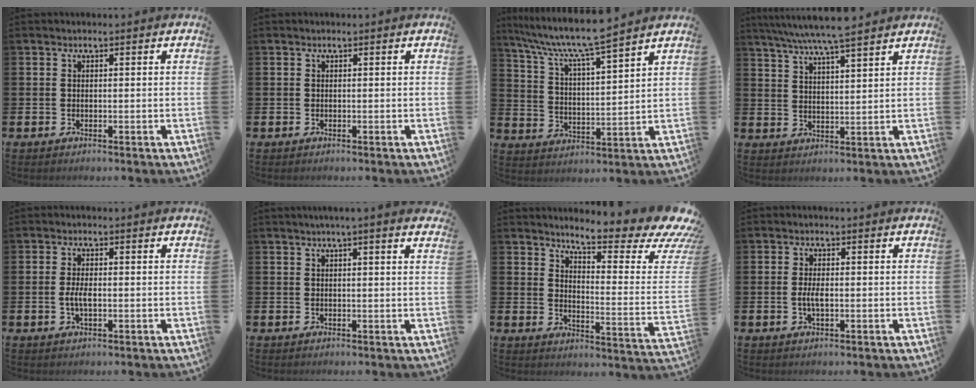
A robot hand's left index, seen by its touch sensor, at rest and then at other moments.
{"total": 0.0}
{"total": 8.6, "force": [8.0, 0.3, 3.3], "torque": [-0.091, -0.051, 0.137]}
{"total": 7.0, "force": [6.5, 0.1, 2.6], "torque": [-0.067, -0.025, 0.115]}
{"total": 2.6, "force": [-0.3, 1.0, 2.3], "torque": [-0.042, 0.000, -0.007]}
{"total": 1.9, "force": [1.7, -0.3, 0.9], "torque": [-0.015, -0.002, 0.030]}
{"total": 7.0, "force": [5.6, 1.3, 4.0], "torque": [-0.070, -0.055, 0.086]}
{"total": 2.2, "force": [-0.3, 0.9, 2.1], "torque": [-0.037, 0.000, -0.006]}